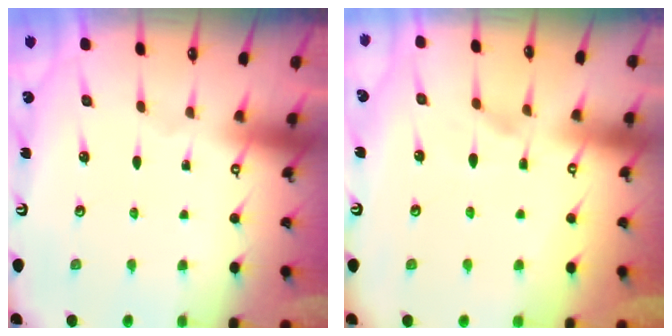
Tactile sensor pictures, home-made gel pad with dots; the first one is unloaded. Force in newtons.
{"total": 1.5, "press": 0.9, "slide": 1.2}